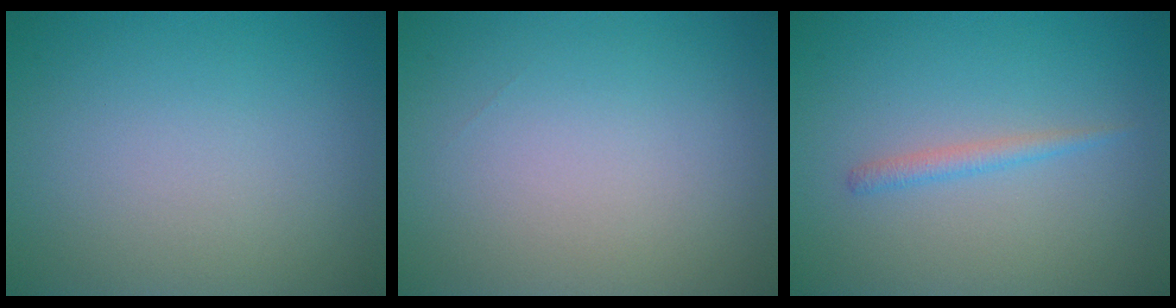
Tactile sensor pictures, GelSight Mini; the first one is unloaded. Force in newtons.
{"total": 0.0}
{"total": 1.2, "press": 1.2, "slide": 0.0}